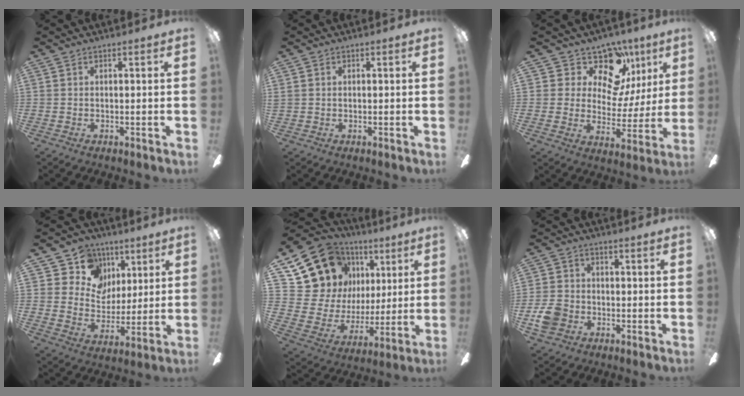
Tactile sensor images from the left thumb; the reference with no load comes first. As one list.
[{"total": 0.0}, {"total": 13.8, "force": [8.8, 8.7, 6.2], "torque": [-0.099, -0.050, 0.161]}, {"total": 12.2, "force": [6.4, 10.2, 2.2], "torque": [-0.048, -0.041, 0.127]}, {"total": 17.8, "force": [8.9, 14.4, 5.4], "torque": [-0.106, -0.052, 0.193]}, {"total": 6.5, "force": [-2.6, 5.2, 2.9], "torque": [-0.073, 0.019, -0.050]}]